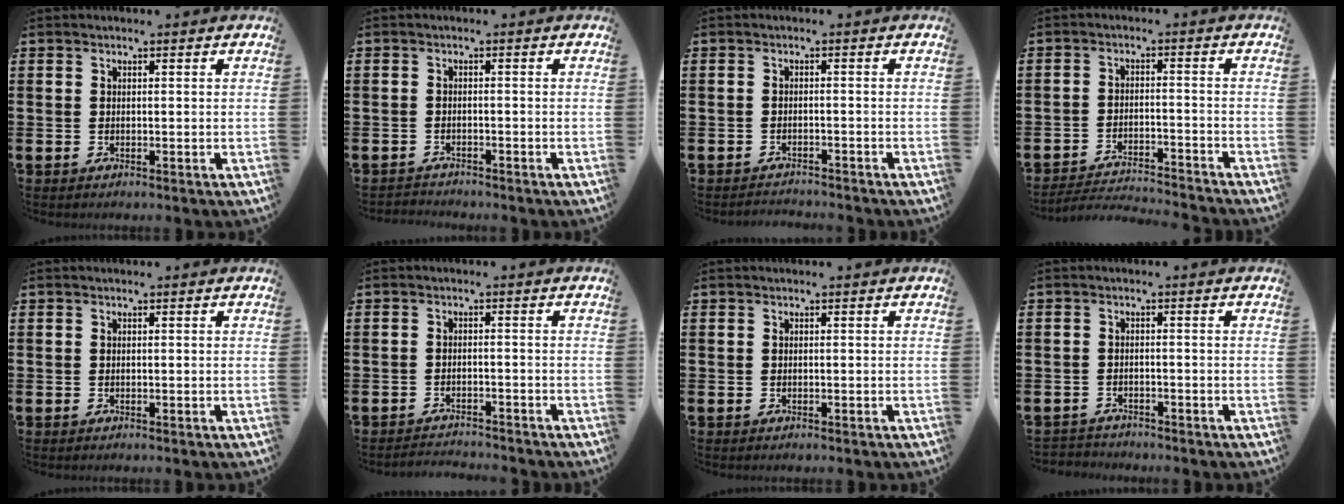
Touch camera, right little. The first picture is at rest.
{"total": 1.2, "force": [-1.2, 0.1, -0.2], "torque": [0.000, 0.003, -0.026]}
{"total": 1.4, "force": [-1.4, -0.1, -0.2], "torque": [-0.001, 0.004, -0.030]}
{"total": 2.9, "force": [-2.9, -0.1, 0.2], "torque": [-0.007, 0.002, -0.063]}
{"total": 0.0}
{"total": 1.9, "force": [-1.9, -0.1, -0.1], "torque": [-0.003, 0.004, -0.041]}
{"total": 0.0}
{"total": 1.4, "force": [-1.4, 0.2, -0.2], "torque": [0.000, 0.002, -0.032]}